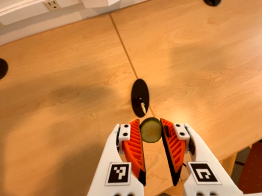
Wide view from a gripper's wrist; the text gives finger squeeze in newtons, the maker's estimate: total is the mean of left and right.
{"total": 8.3, "left": 8.4, "right": 8.3}